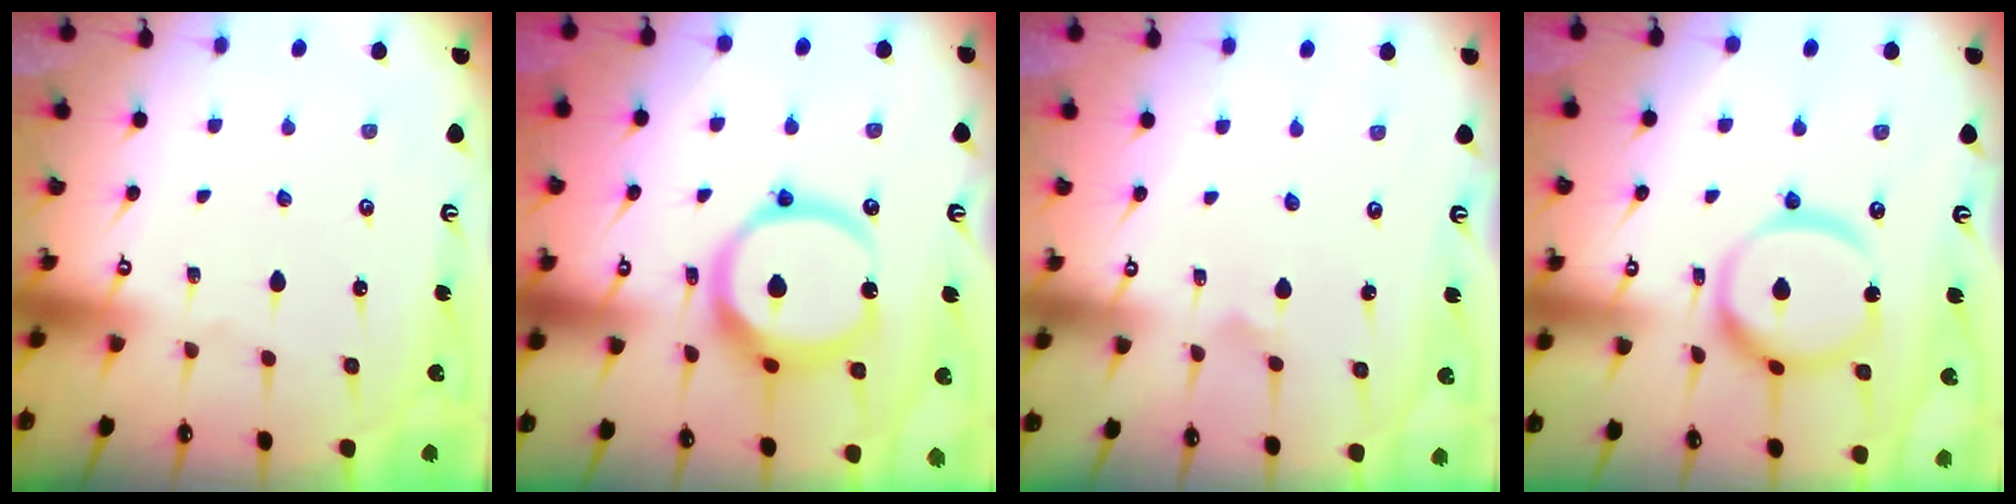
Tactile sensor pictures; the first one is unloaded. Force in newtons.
{"total": 15.9, "press": 15.7, "slide": 2.2}
{"total": 1.9, "press": 1.9, "slide": 0.1}
{"total": 14.8, "press": 14.7, "slide": 1.3}